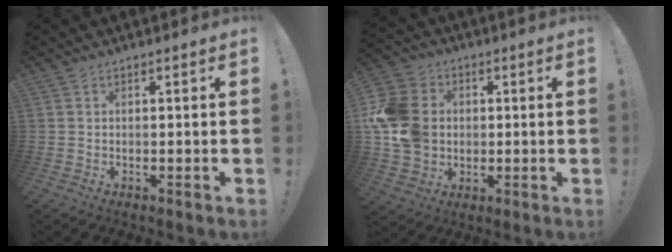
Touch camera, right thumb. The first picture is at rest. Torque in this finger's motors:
{"motor_torque": [1.59, 1.62, 0.57, 0.46, 0.12]}